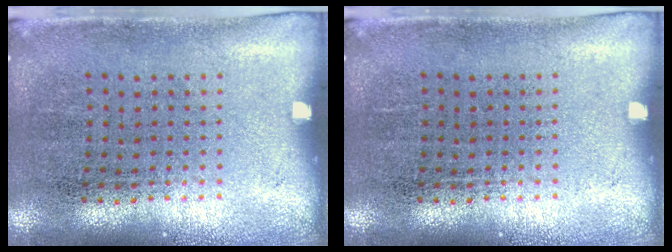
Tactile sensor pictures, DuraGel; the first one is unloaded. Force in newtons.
{"total": 0.0}